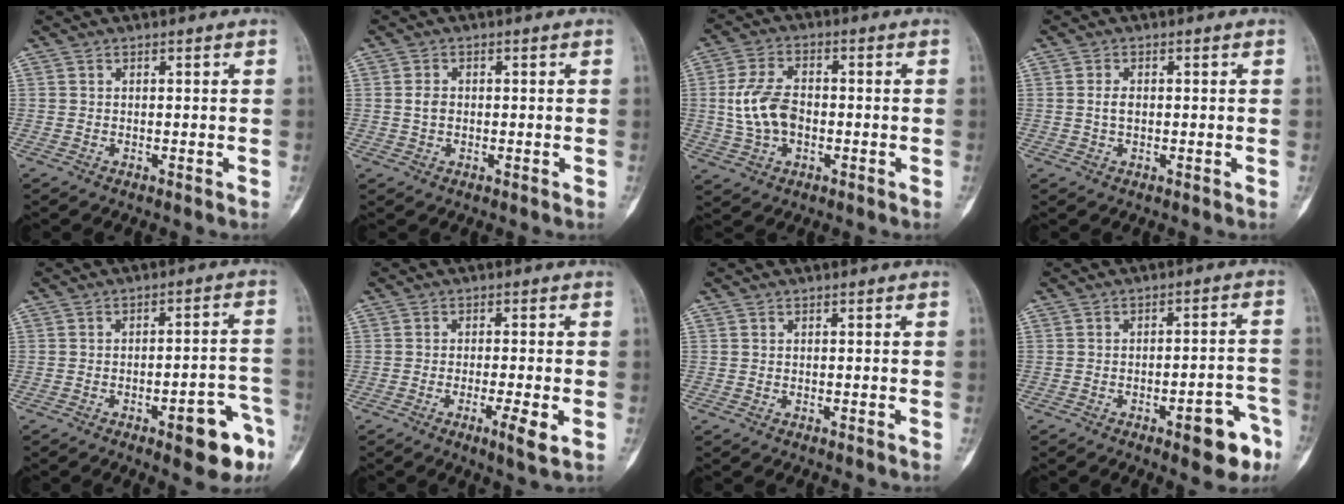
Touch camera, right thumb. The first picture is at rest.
{"total": 2.1, "force": [-0.2, 1.6, 1.4], "torque": [-0.024, 0.005, -0.006]}
{"total": 9.2, "force": [-0.9, 5.8, 7.1], "torque": [-0.136, 0.015, -0.020]}
{"total": 1.9, "force": [-0.1, 1.1, 1.5], "torque": [-0.029, 0.003, -0.005]}
{"total": 10.7, "force": [-5.4, 3.5, 8.5], "torque": [-0.080, 0.040, -0.062]}
{"total": 4.6, "force": [-1.5, 0.4, 4.3], "torque": [-0.074, -0.008, -0.028]}
{"total": 0.0}
{"total": 9.3, "force": [-4.9, 3.3, 7.2], "torque": [-0.069, 0.037, -0.056]}